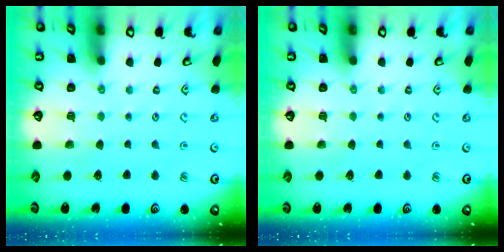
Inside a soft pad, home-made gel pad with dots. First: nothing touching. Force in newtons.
{"total": 0.0}